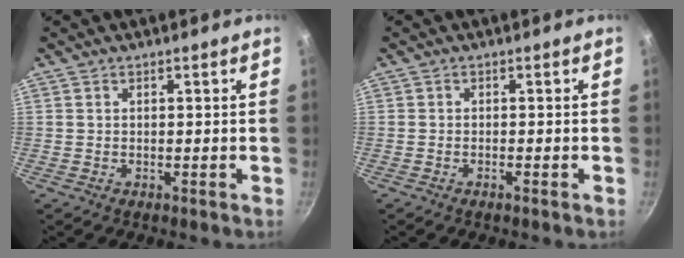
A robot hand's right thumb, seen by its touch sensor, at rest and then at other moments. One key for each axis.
{"total": 0.8, "fx": -0.6, "fy": 0.0, "fz": 0.6, "tx": -0.022, "ty": 0.005, "tz": -0.010}